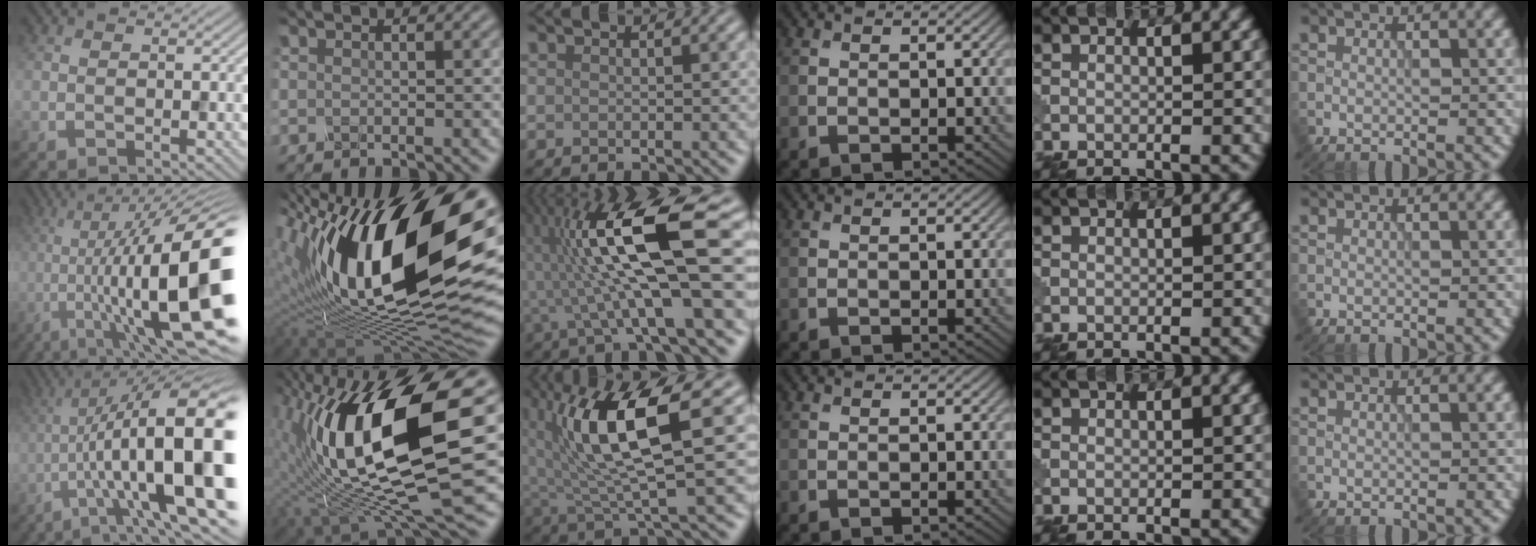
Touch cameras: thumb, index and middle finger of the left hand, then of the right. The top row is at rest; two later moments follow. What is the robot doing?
{"motion": "shake", "object": "plastic piggy bank"}